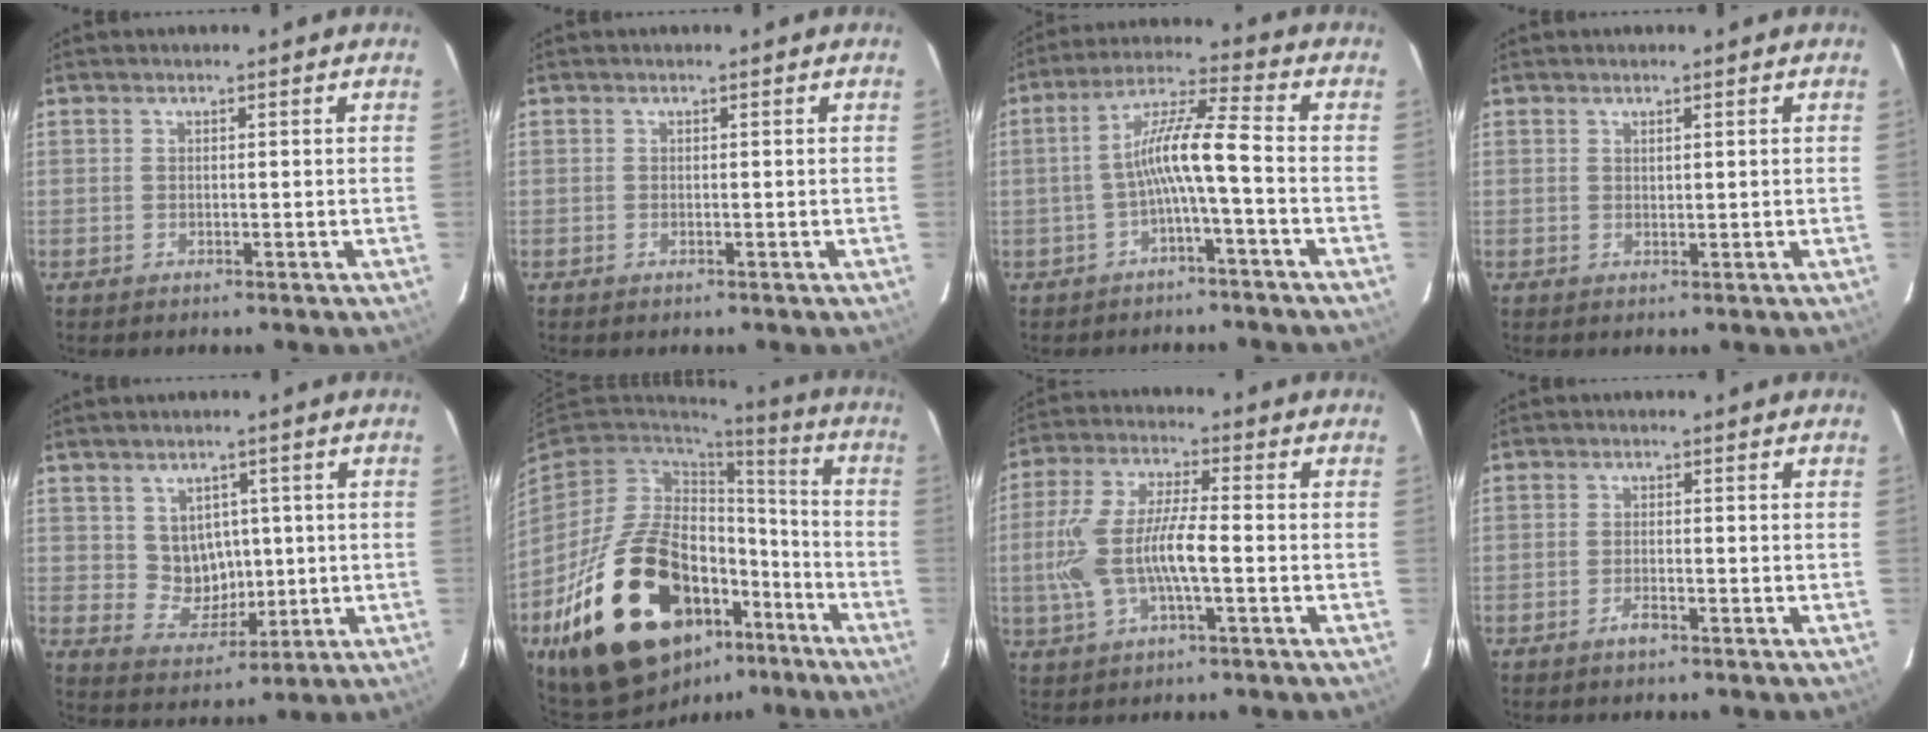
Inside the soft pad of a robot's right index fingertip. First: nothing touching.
{"total": 0.0}
{"total": 8.0, "force": [-2.7, 0.0, 7.6], "torque": [-0.164, 0.019, -0.048]}
{"total": 0.8, "force": [0.5, 0.3, 0.6], "torque": [-0.008, 0.003, 0.010]}
{"total": 6.9, "force": [1.1, 6.3, 2.5], "torque": [-0.048, 0.006, 0.037]}
{"total": 29.8, "force": [-14.6, 16.8, 19.8], "torque": [-0.384, 0.001, -0.214]}
{"total": 12.5, "force": [-2.2, 3.7, 11.7], "torque": [-0.246, 0.002, -0.040]}
{"total": 1.9, "force": [-1.3, 0.6, 1.3], "torque": [-0.028, 0.000, -0.024]}